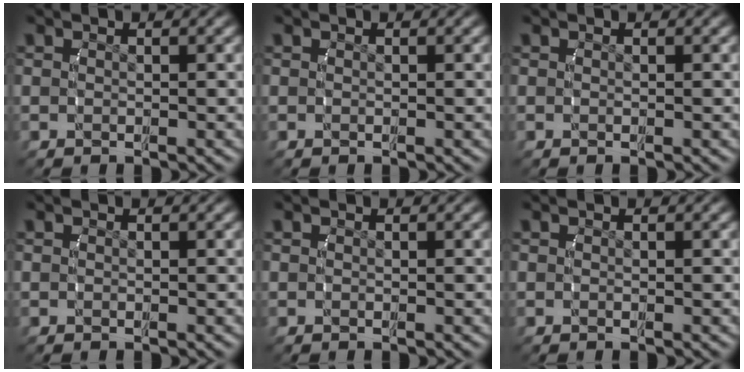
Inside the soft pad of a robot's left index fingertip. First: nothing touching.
{"total": 0.0}
{"total": 0.0}
{"total": 0.0}
{"total": 0.0}
{"total": 0.0}